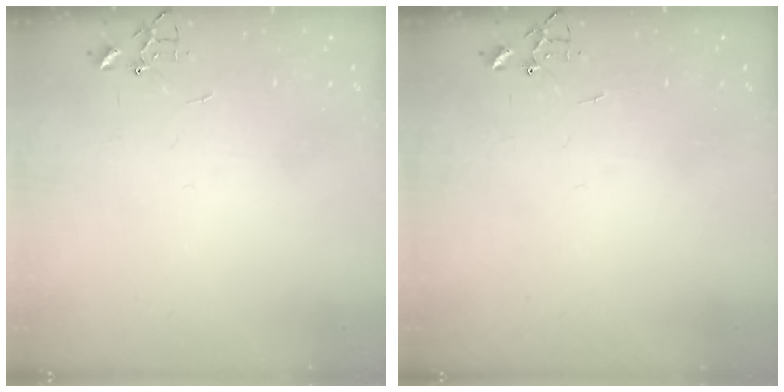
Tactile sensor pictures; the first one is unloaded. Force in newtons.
{"total": 0.0}